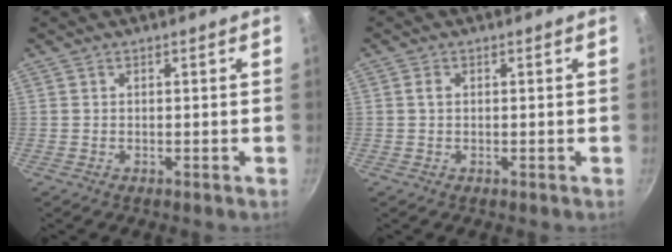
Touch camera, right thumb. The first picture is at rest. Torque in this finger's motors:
{"motor_torque": [0.06, 1.09, 0.40, -0.20, -0.04]}